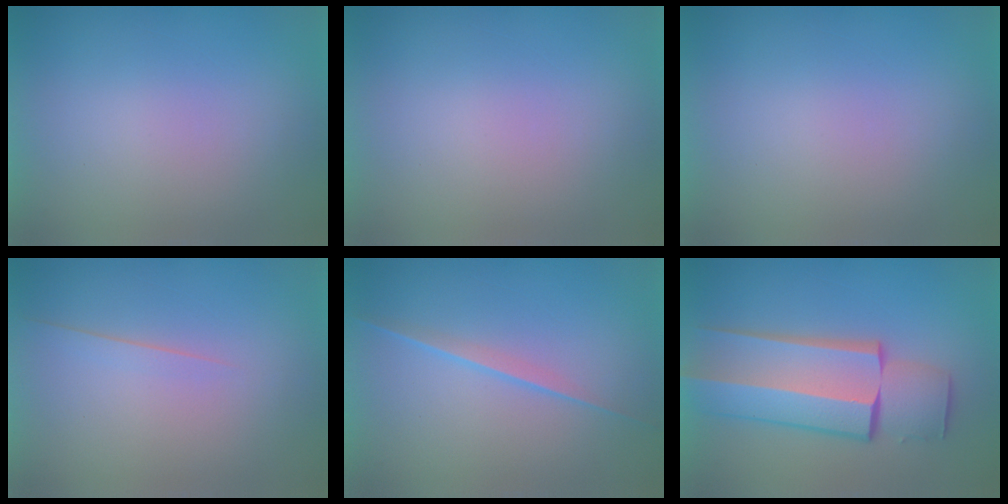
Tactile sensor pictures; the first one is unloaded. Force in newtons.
{"total": 1.2}
{"total": 1.3}
{"total": 1.6}
{"total": 2.2}
{"total": 7.5}